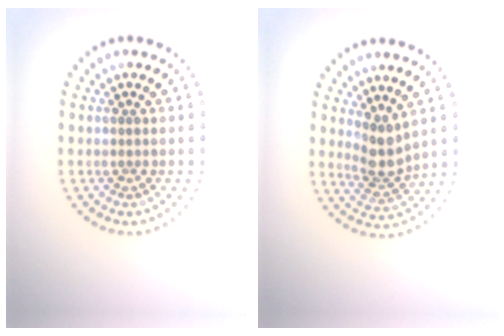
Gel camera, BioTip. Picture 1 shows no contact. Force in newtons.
{"total": 2.7, "press": 2.0, "slide": 1.8}